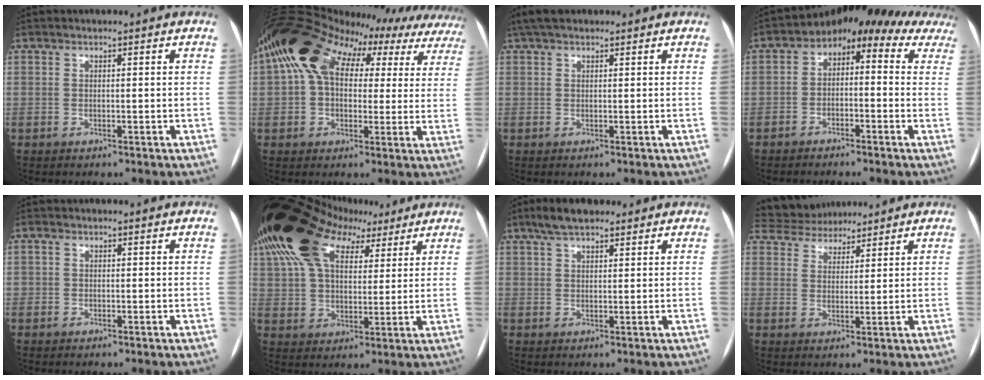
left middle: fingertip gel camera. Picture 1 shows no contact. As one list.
[{"total": 20.2, "force": [12.4, 10.9, 11.7], "torque": [-0.194, 0.086, 0.166]}, {"total": 4.0, "force": [3.1, 1.5, 2.0], "torque": [-0.039, 0.029, 0.056]}, {"total": 12.3, "force": [6.5, 6.6, 8.1], "torque": [-0.098, 0.057, 0.051]}, {"total": 1.1, "force": [-0.3, 1.0, 0.2], "torque": [0.000, 0.005, -0.007]}, {"total": 19.3, "force": [11.0, 10.7, 11.7], "torque": [-0.240, 0.076, 0.191]}, {"total": 5.8, "force": [4.2, 2.1, 3.4], "torque": [-0.070, 0.025, 0.073]}, {"total": 6.9, "force": [6.5, 2.4, 0.8], "torque": [-0.017, 0.029, 0.110]}]